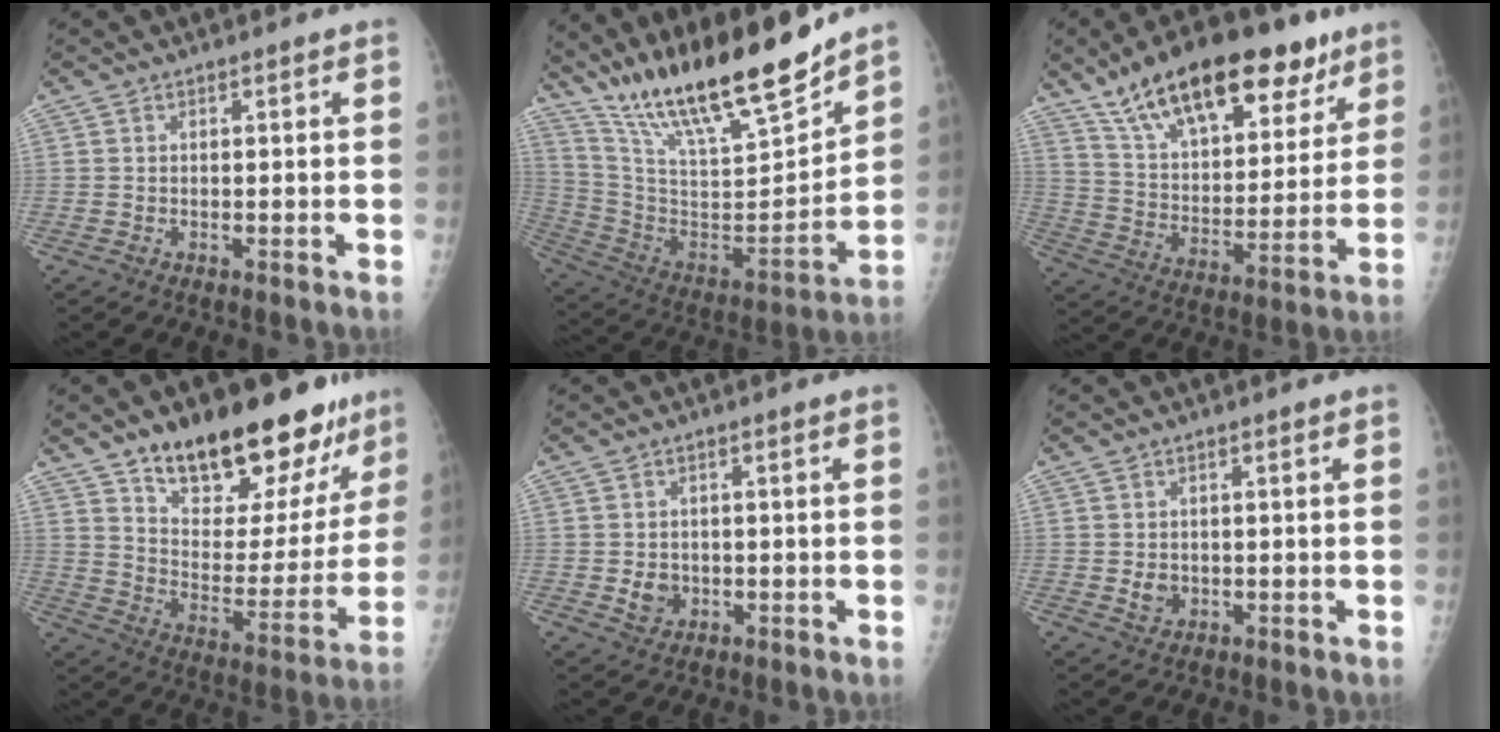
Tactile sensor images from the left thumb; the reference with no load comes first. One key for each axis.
{"total": 24.9, "fx": 20.0, "fy": 5.0, "fz": 13.9, "tx": -0.211, "ty": -0.095, "tz": 0.351}
{"total": 25.7, "fx": 16.5, "fy": 11.4, "fz": 16.2, "tx": -0.223, "ty": -0.035, "tz": 0.269}
{"total": 24.6, "fx": 17.6, "fy": 10.4, "fz": 13.7, "tx": -0.150, "ty": -0.091, "tz": 0.271}
{"total": 3.3, "fx": -0.5, "fy": 2.8, "fz": 1.6, "tx": -0.014, "ty": 0.001, "tz": -0.001}
{"total": 2.4, "fx": -0.2, "fy": 2.0, "fz": 1.3, "tx": -0.013, "ty": 0.000, "tz": 0.003}